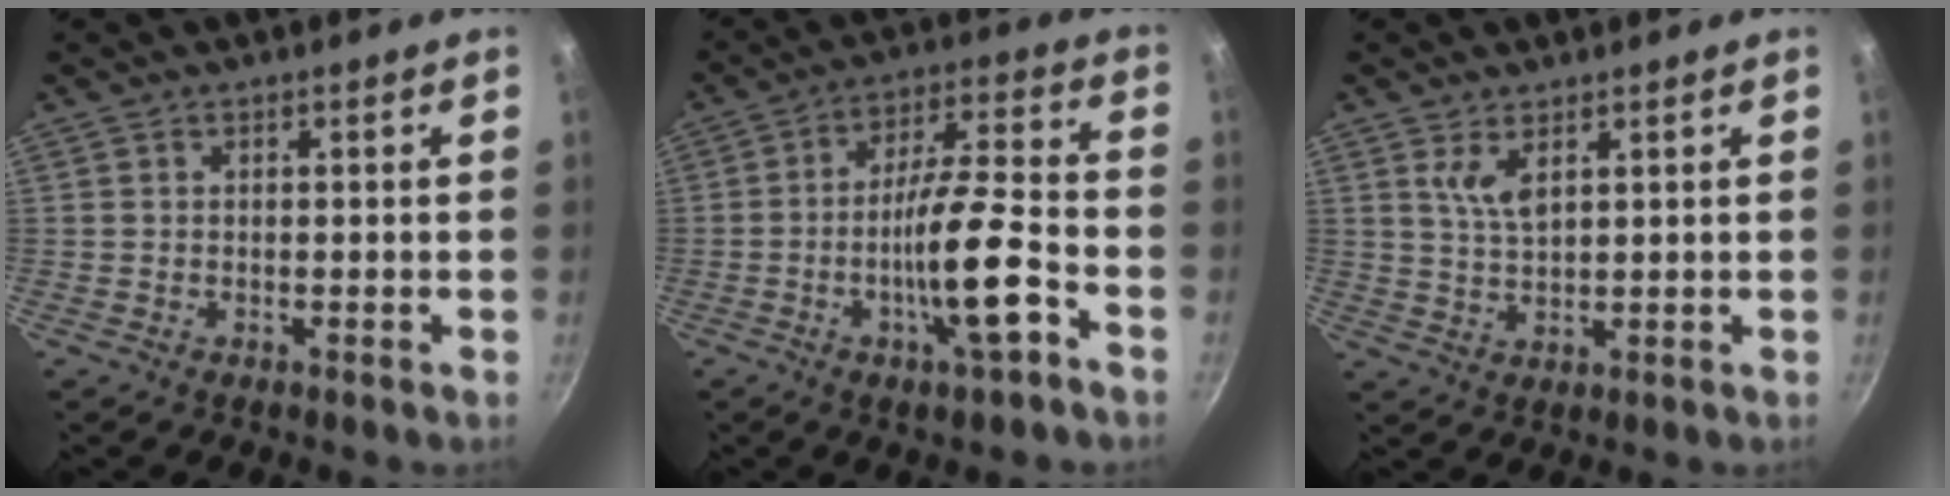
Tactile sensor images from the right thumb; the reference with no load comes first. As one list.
[{"total": 13.7, "force": [-5.4, 2.7, 12.2], "torque": [-0.202, 0.030, -0.097]}, {"total": 4.3, "force": [2.2, 1.8, 3.3], "torque": [-0.060, -0.020, 0.046]}]